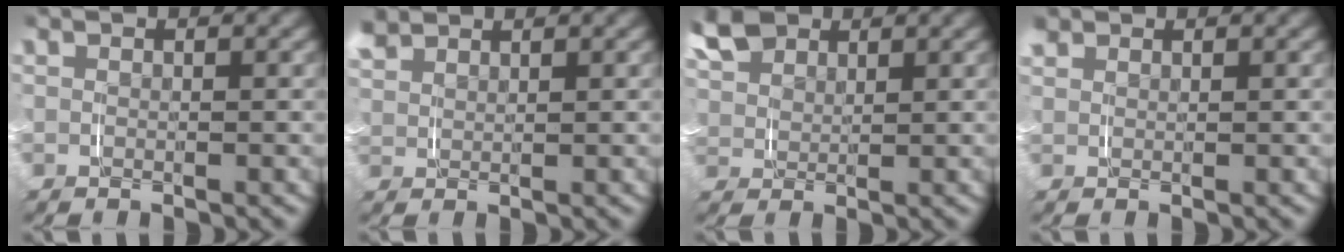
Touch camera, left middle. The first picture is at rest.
{"total": 1.6, "force": [1.5, 0.4, 0.2], "torque": [-0.015, 0.002, 0.034]}
{"total": 4.0, "force": [2.6, 2.4, 1.9], "torque": [-0.055, 0.000, 0.054]}
{"total": 0.7, "force": [0.7, 0.1, -0.2], "torque": [-0.005, -0.002, 0.017]}